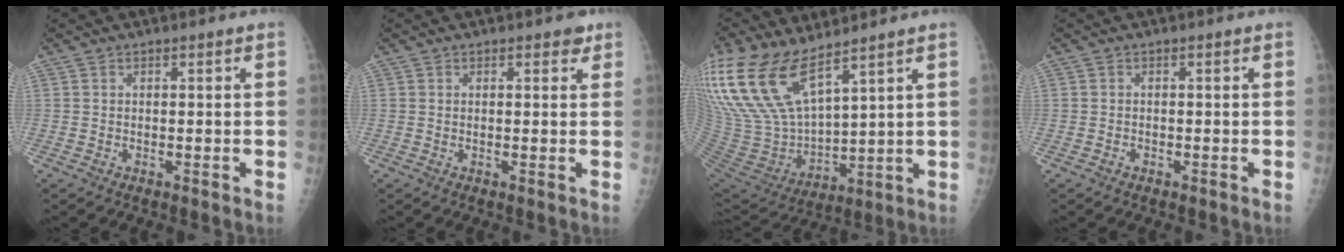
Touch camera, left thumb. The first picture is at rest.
{"total": 1.5, "force": [0.9, 0.9, 0.7], "torque": [0.006, -0.003, 0.006]}
{"total": 19.9, "force": [13.3, 8.0, 12.5], "torque": [-0.268, -0.051, 0.276]}
{"total": 0.7, "force": [-0.5, 0.4, 0.0], "torque": [0.004, 0.003, -0.010]}